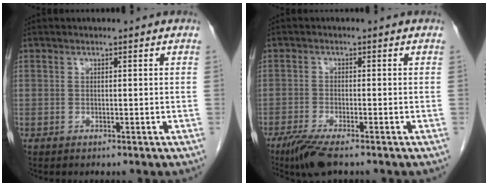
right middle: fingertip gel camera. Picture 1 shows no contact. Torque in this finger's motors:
{"motor_torque": [0.60, -0.41, 0.07, 0.05]}